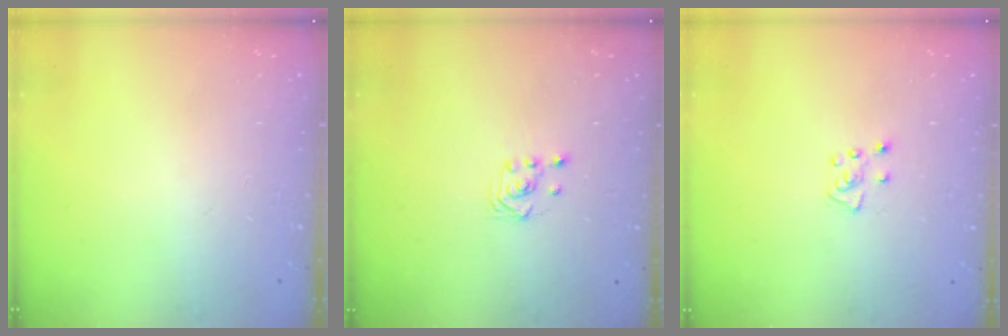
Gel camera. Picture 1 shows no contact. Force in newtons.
{"total": 2.9, "press": 2.6, "slide": 1.4}
{"total": 5.0, "press": 5.0, "slide": 0.5}